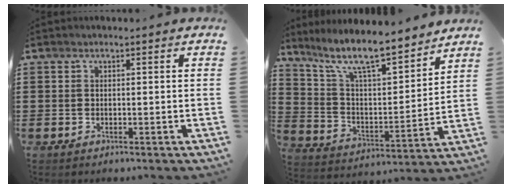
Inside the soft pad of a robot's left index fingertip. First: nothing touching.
{"total": 10.2, "force": [8.5, 1.4, 5.4], "torque": [-0.138, -0.053, 0.144]}